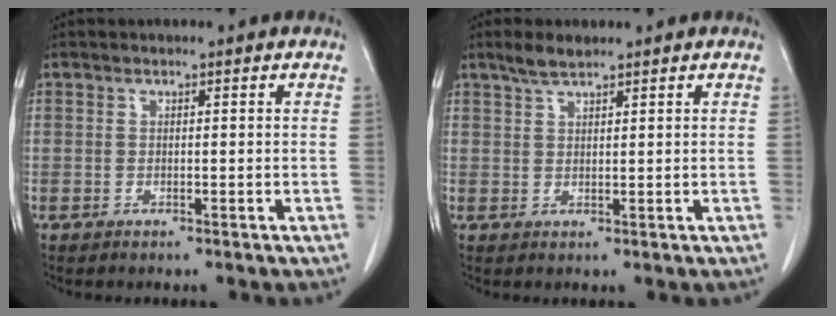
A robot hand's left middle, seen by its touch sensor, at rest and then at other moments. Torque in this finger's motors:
{"motor_torque": [0.64, -0.48, 0.00, 0.00]}